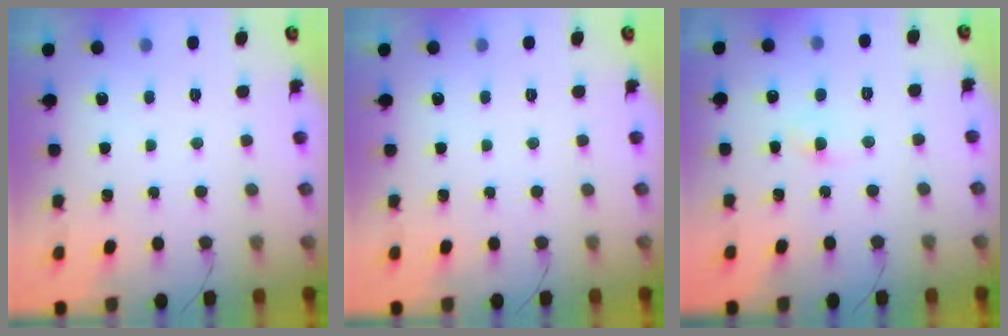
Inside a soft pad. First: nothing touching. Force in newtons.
{"total": 0.0}
{"total": 2.5, "press": 2.3, "slide": 1.0}